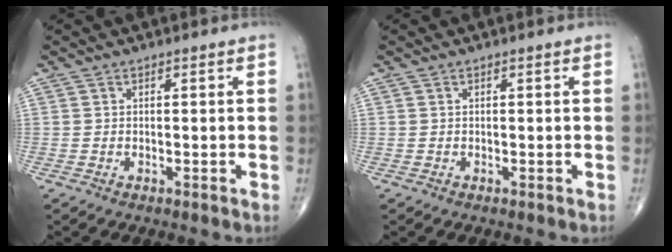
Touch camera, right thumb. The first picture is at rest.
{"total": 0.0}